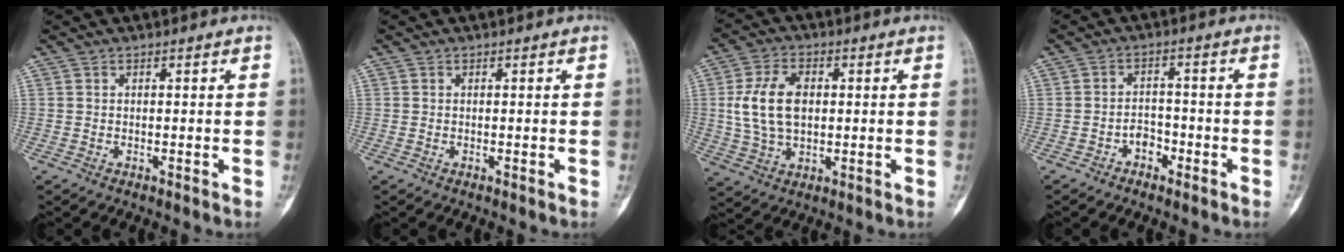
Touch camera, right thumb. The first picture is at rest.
{"total": 0.0}
{"total": 10.8, "force": [1.1, 6.9, 8.3], "torque": [-0.153, 0.005, 0.026]}
{"total": 3.4, "force": [-2.0, 2.4, 1.5], "torque": [-0.003, 0.021, -0.035]}